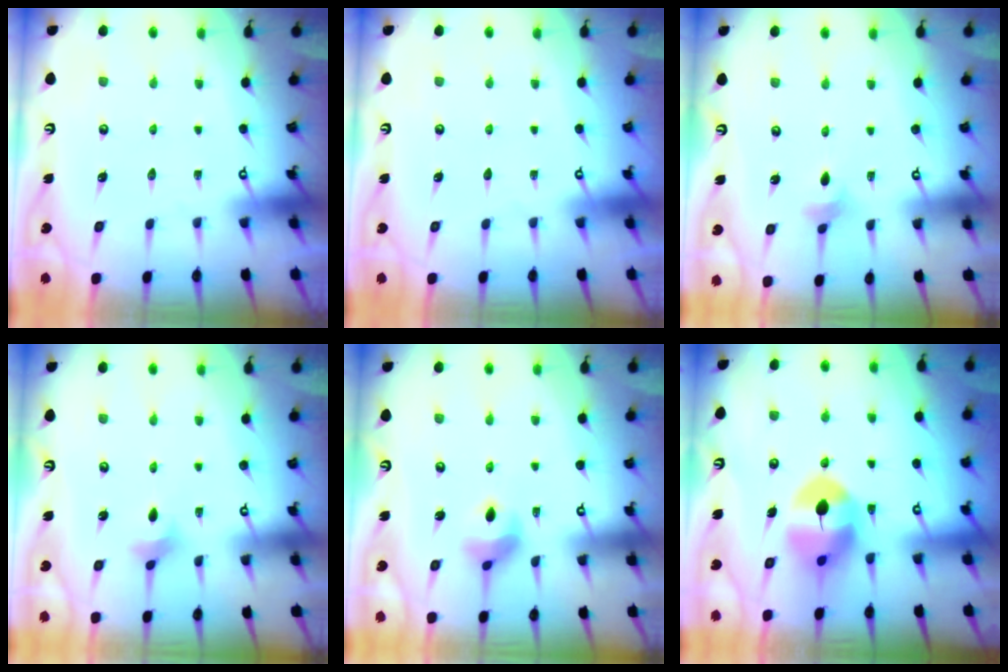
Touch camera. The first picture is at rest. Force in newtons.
{"total": 0.0}
{"total": 2.1, "press": 2.0, "slide": 0.5}
{"total": 2.4, "press": 2.3, "slide": 0.5}
{"total": 6.4, "press": 6.4, "slide": 0.5}
{"total": 8.5, "press": 8.5, "slide": 0.3}